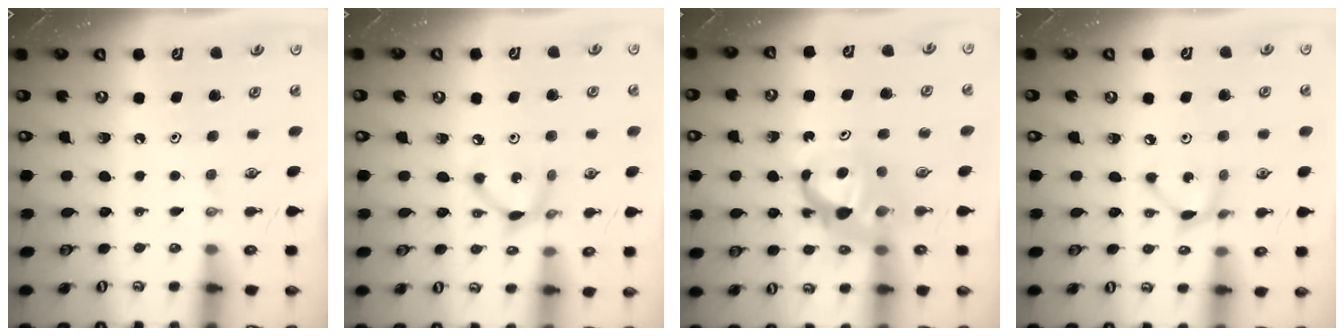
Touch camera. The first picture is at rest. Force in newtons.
{"total": 5.3, "press": 5.3, "slide": 0.3}
{"total": 6.8, "press": 6.7, "slide": 0.5}
{"total": 3.6, "press": 3.6, "slide": 0.1}